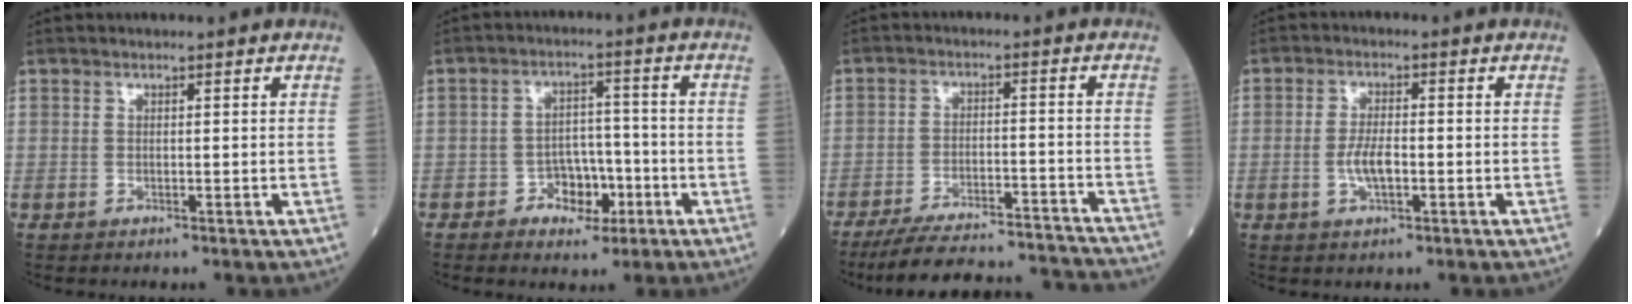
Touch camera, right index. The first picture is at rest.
{"total": 5.5, "force": [-2.6, 3.8, 3.1], "torque": [-0.043, 0.014, -0.041]}
{"total": 18.7, "force": [-17.7, 2.0, 5.8], "torque": [-0.097, 0.000, -0.249]}
{"total": 4.0, "force": [-1.0, 1.2, 3.7], "torque": [-0.078, 0.000, -0.018]}